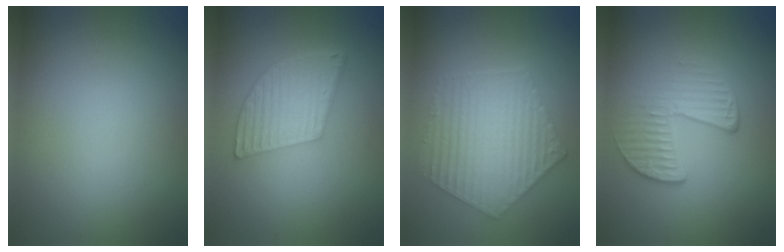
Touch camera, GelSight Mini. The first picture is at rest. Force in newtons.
{"total": 5.5, "press": 3.8, "slide": 4.0}
{"total": 5.8, "press": 4.7, "slide": 3.4}
{"total": 2.8, "press": 2.0, "slide": 1.9}